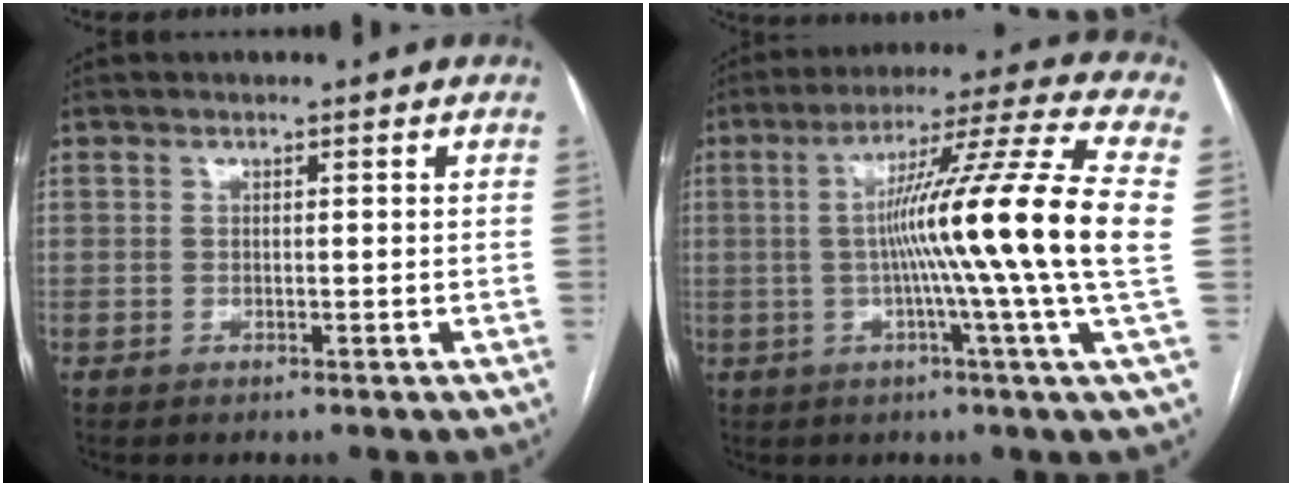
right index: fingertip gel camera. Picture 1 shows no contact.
{"total": 18.7, "force": [-0.2, -3.1, 18.4], "torque": [-0.281, -0.007, -0.022]}